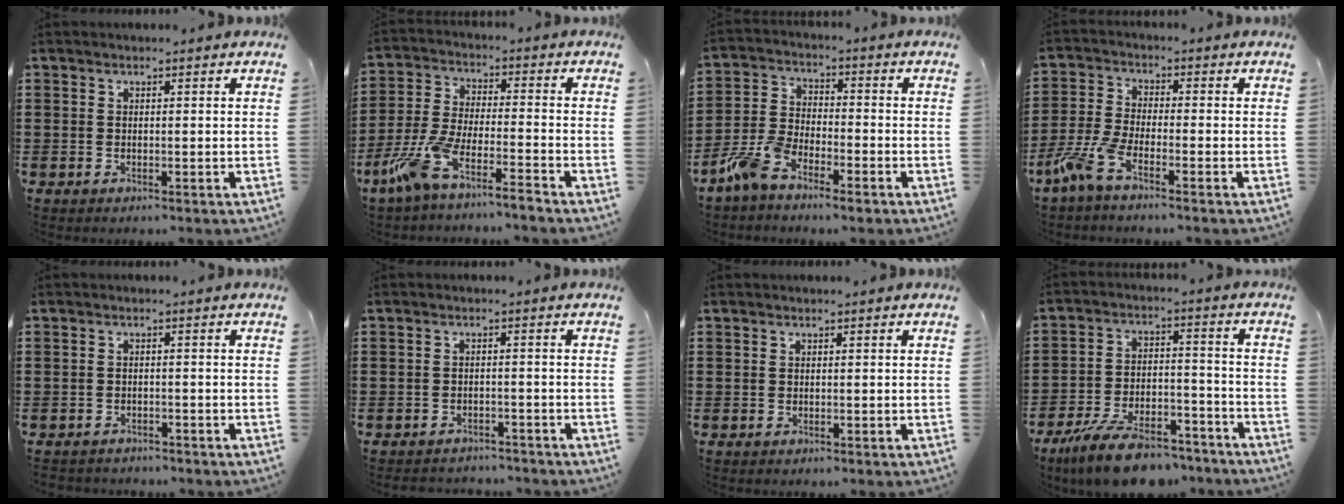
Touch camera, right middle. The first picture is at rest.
{"total": 7.9, "force": [-6.8, -0.1, 4.0], "torque": [-0.109, -0.015, -0.142]}
{"total": 6.8, "force": [-5.3, 1.8, 3.8], "torque": [-0.104, -0.002, -0.107]}
{"total": 5.8, "force": [-3.8, 1.2, 4.2], "torque": [-0.119, -0.018, -0.078]}
{"total": 1.5, "force": [-1.5, 0.2, -0.1], "torque": [-0.004, -0.001, -0.033]}
{"total": 2.1, "force": [-2.1, 0.3, -0.1], "torque": [-0.006, -0.001, -0.046]}
{"total": 0.0}
{"total": 10.7, "force": [-9.1, 2.4, 5.1], "torque": [-0.089, 0.029, -0.171]}